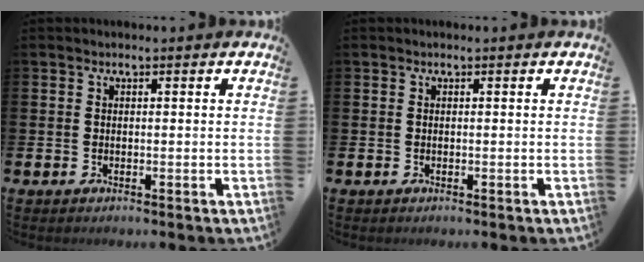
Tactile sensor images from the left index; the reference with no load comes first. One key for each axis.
{"total": 0.0}